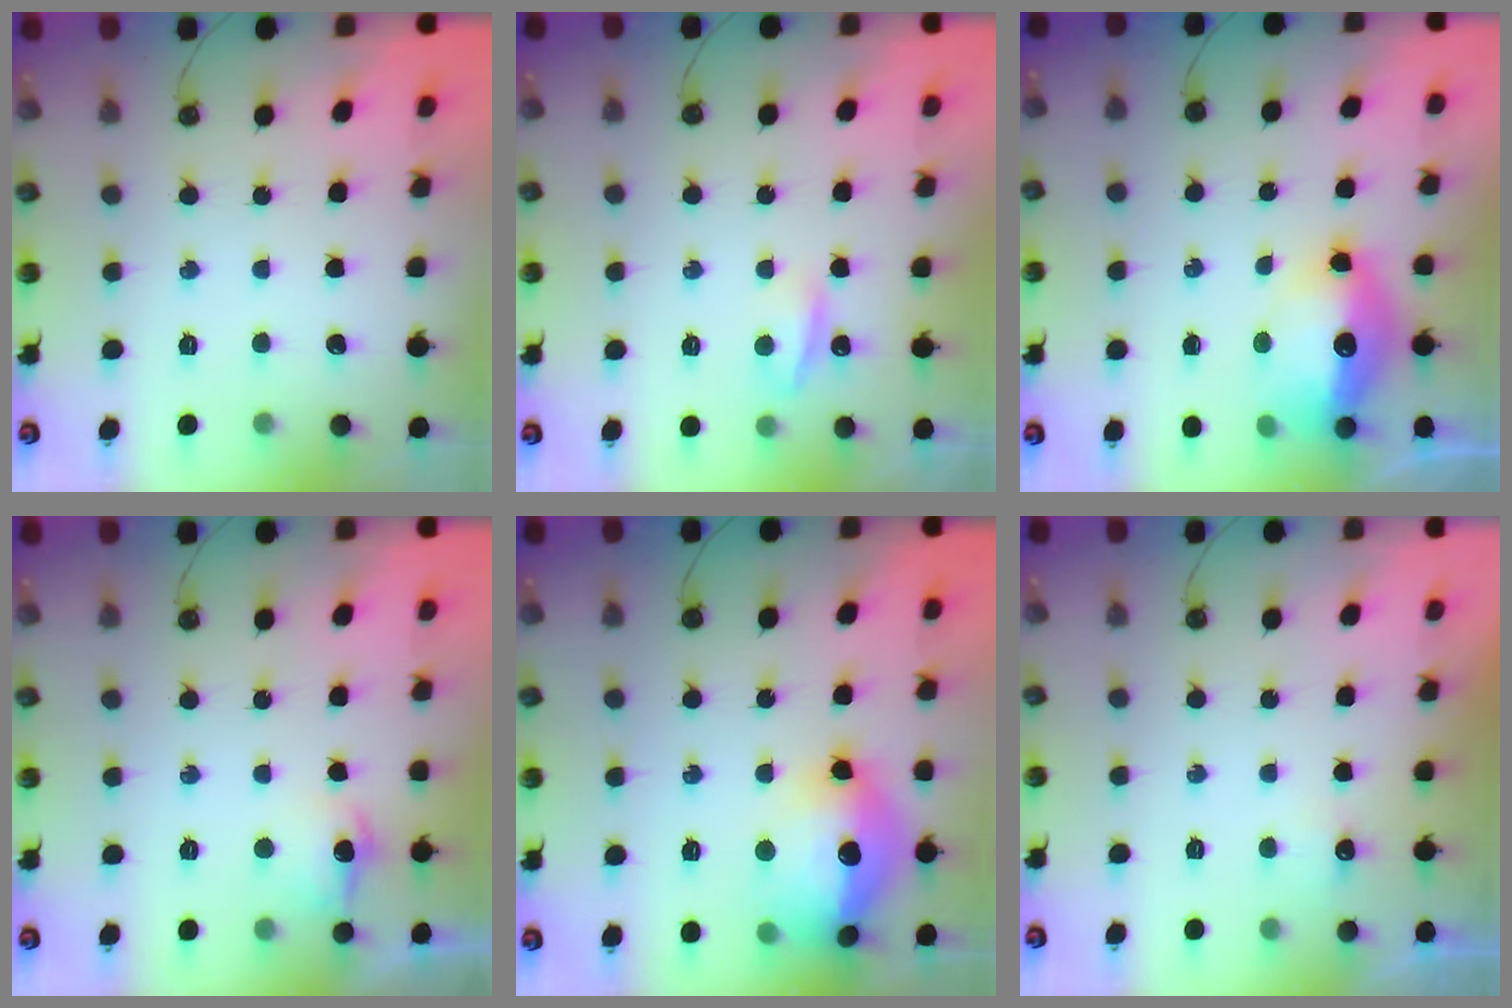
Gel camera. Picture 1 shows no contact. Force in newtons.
{"total": 4.8, "press": 4.7, "slide": 0.7}
{"total": 13.9, "press": 13.3, "slide": 4.1}
{"total": 8.2, "press": 8.2, "slide": 0.8}
{"total": 18.2, "press": 18.2, "slide": 1.5}
{"total": 3.2, "press": 3.1, "slide": 0.5}